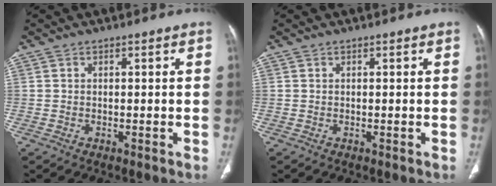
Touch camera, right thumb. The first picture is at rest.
{"total": 0.0}